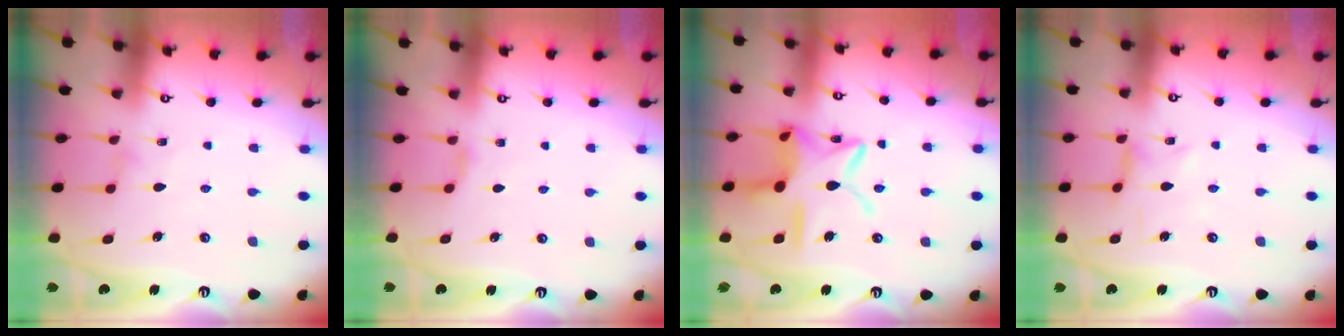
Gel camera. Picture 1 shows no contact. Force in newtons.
{"total": 1.4, "press": 1.4, "slide": 0.3}
{"total": 15.2, "press": 15.2, "slide": 1.2}
{"total": 0.6, "press": 0.5, "slide": 0.2}